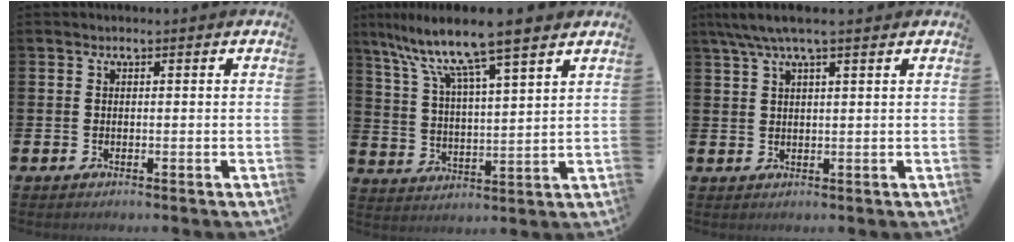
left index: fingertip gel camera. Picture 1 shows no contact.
{"total": 10.6, "force": [9.1, 0.8, 5.4], "torque": [-0.130, -0.052, 0.152]}
{"total": 4.4, "force": [3.2, 0.6, 2.8], "torque": [-0.060, -0.001, 0.058]}